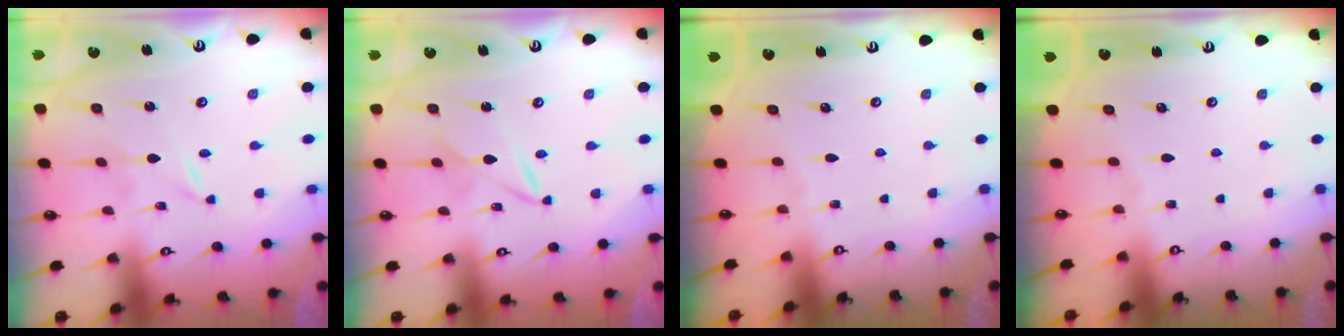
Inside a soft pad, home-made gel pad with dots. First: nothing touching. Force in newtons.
{"total": 4.1, "press": 4.1, "slide": 0.3}
{"total": 0.0}
{"total": 0.0}